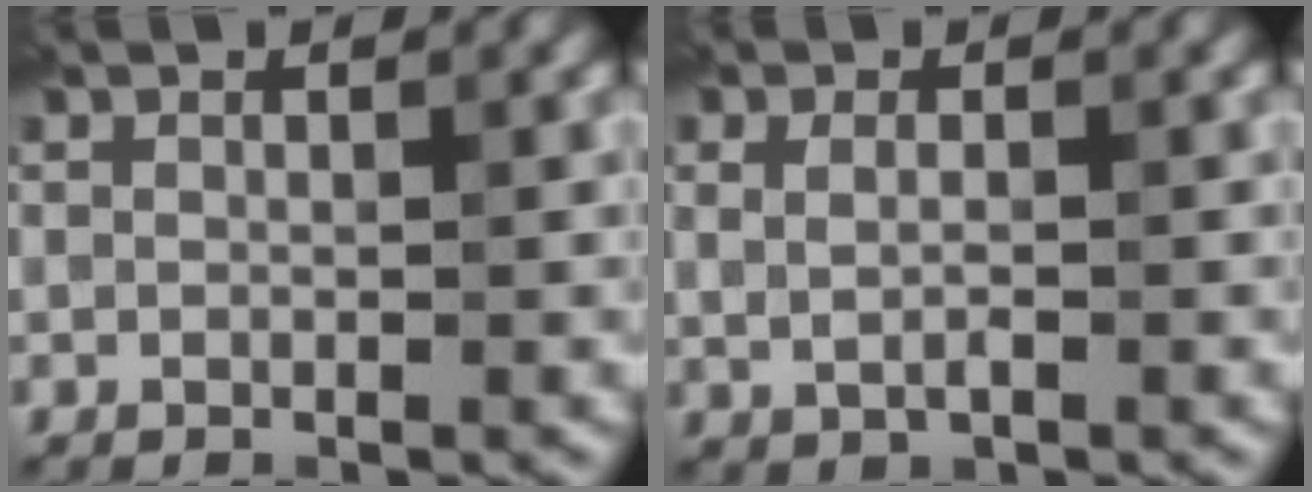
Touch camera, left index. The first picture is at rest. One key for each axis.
{"total": 1.6, "fx": 0.1, "fy": 0.8, "fz": 1.5, "tx": -0.039, "ty": 0.003, "tz": 0.010}